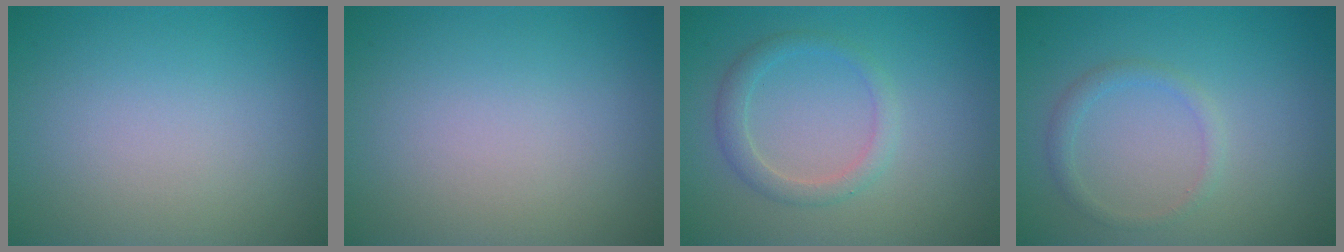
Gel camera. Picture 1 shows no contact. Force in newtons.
{"total": 0.0}
{"total": 2.1, "press": 2.1, "slide": 0.2}
{"total": 1.4, "press": 1.4, "slide": 0.1}